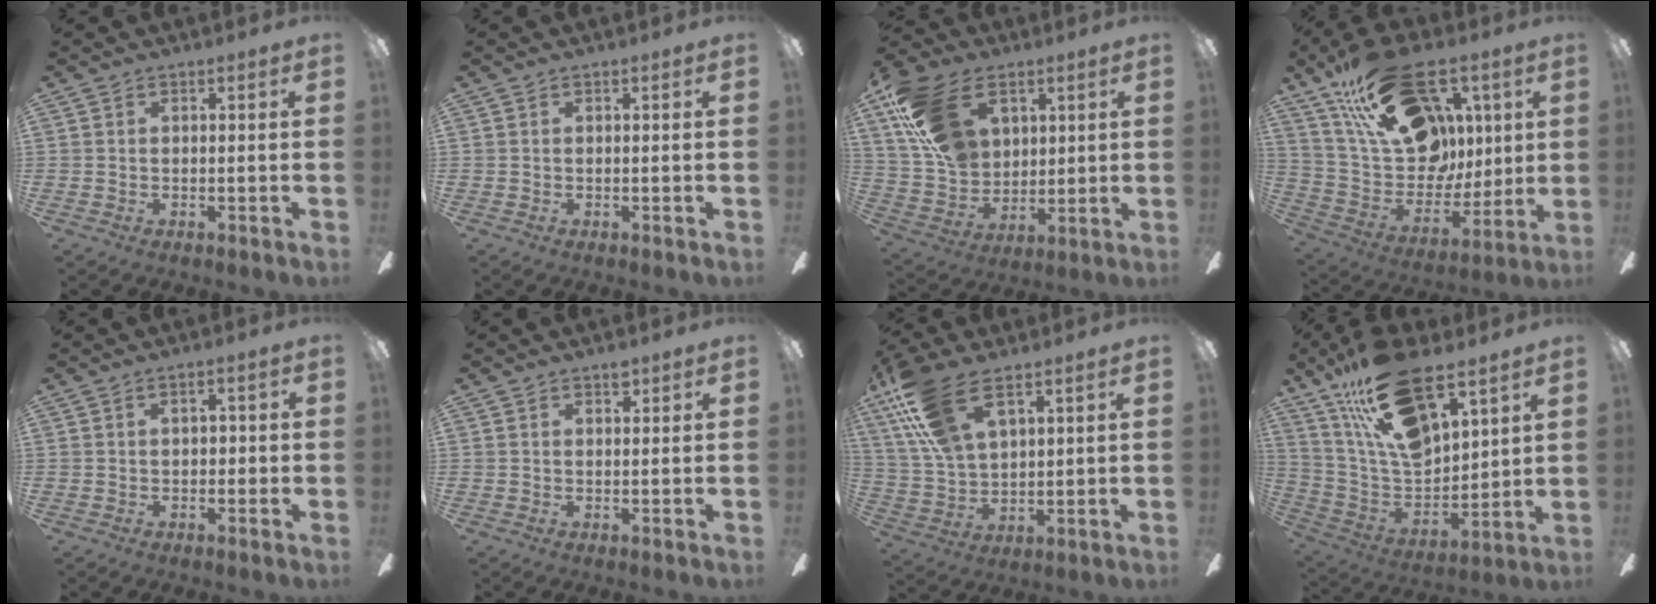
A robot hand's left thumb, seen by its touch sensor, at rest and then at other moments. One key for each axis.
{"total": 0.0}
{"total": 19.6, "fx": 8.9, "fy": 13.1, "fz": 11.5, "tx": -0.241, "ty": -0.014, "tz": 0.172}
{"total": 29.5, "fx": 13.9, "fy": 18.3, "fz": 18.5, "tx": -0.318, "ty": -0.058, "tz": 0.270}
{"total": 2.6, "fx": 0.1, "fy": 1.6, "fz": 2.1, "tx": -0.033, "ty": 0.007, "tz": -0.002}
{"total": 1.7, "fx": 1.3, "fy": 0.8, "fz": 0.7, "tx": 0.000, "ty": -0.006, "tz": 0.021}
{"total": 15.9, "fx": 9.6, "fy": 7.2, "fz": 10.5, "tx": -0.233, "ty": -0.025, "tz": 0.179}
{"total": 22.9, "fx": 14.7, "fy": 9.6, "fz": 14.7, "tx": -0.267, "ty": -0.077, "tz": 0.261}